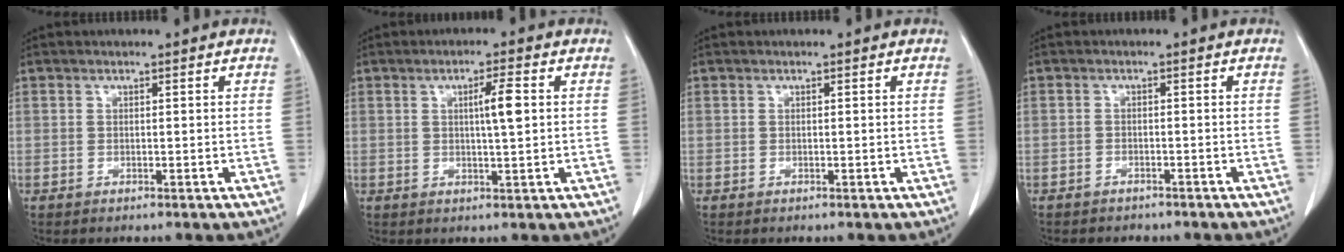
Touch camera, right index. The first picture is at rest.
{"total": 4.3, "force": [0.8, 0.2, 4.2], "torque": [-0.071, -0.001, 0.013]}
{"total": 0.0}
{"total": 3.7, "force": [-3.1, 1.7, 0.9], "torque": [-0.019, 0.000, -0.035]}